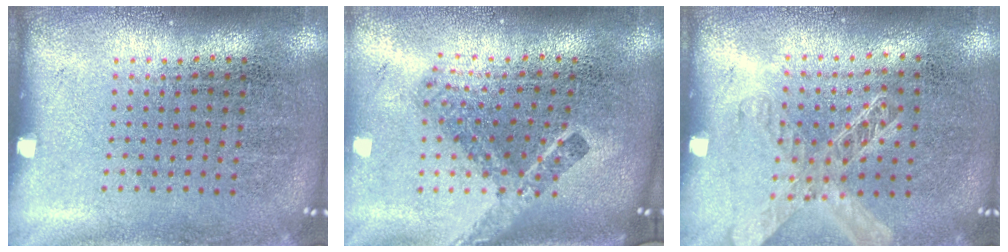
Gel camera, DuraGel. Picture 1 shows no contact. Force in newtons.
{"total": 2.4, "press": 1.5, "slide": 1.9}
{"total": 1.3, "press": 1.2, "slide": 0.5}